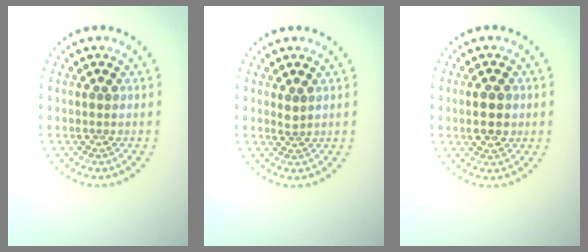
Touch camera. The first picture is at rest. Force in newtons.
{"total": 0.9, "press": 0.6, "slide": 0.7}
{"total": 2.8, "press": 2.8, "slide": 0.1}